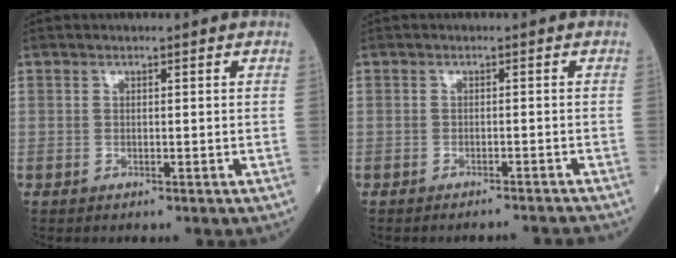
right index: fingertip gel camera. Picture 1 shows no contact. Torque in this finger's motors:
{"motor_torque": [-0.14, -0.38, -0.04, 0.00]}